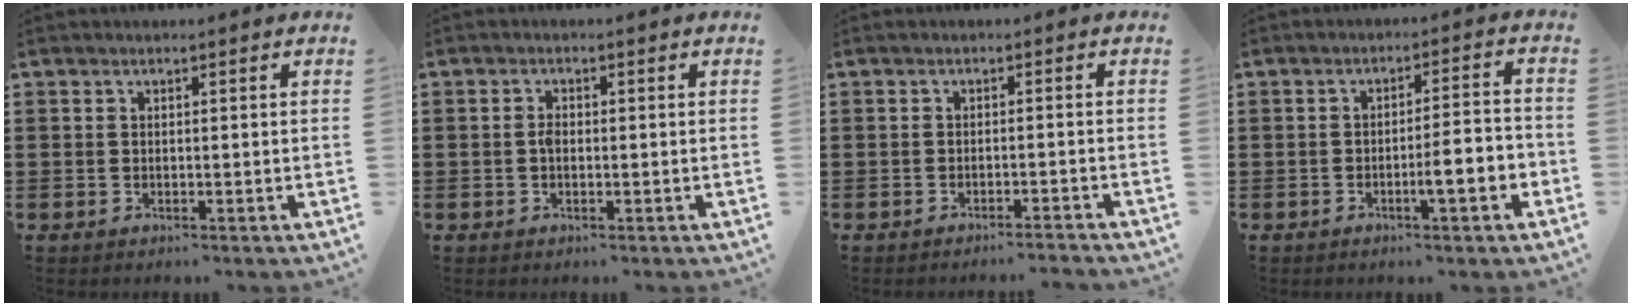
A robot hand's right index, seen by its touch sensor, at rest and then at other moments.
{"total": 1.4, "force": [-0.3, 0.7, 1.1], "torque": [-0.023, 0.000, -0.005]}
{"total": 1.6, "force": [-1.5, -0.3, 0.5], "torque": [-0.010, 0.002, -0.030]}
{"total": 5.0, "force": [-2.2, 0.5, 4.5], "torque": [-0.073, -0.001, -0.038]}